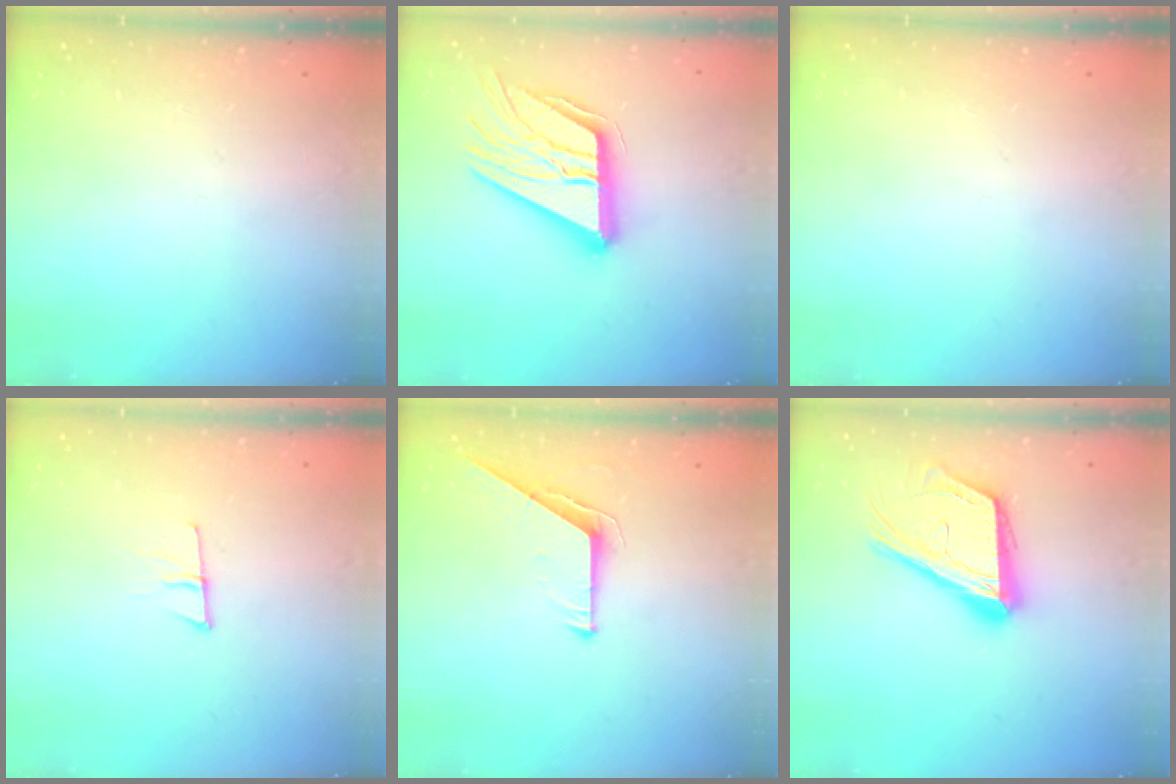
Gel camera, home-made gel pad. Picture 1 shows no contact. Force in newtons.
{"total": 21.6, "press": 21.5, "slide": 2.3}
{"total": 0.0}
{"total": 6.0, "press": 5.9, "slide": 1.0}
{"total": 6.2, "press": 6.2, "slide": 0.5}
{"total": 19.7, "press": 19.6, "slide": 2.3}